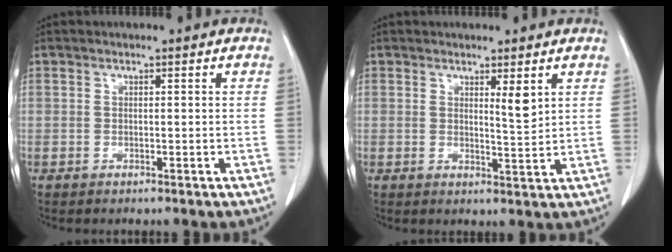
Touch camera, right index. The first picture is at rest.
{"total": 2.9, "force": [1.6, 0.2, 2.4], "torque": [-0.043, -0.012, 0.028]}